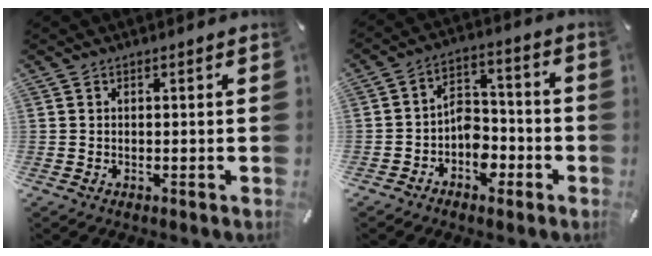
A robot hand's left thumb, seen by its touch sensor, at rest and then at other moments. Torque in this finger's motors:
{"motor_torque": [0.24, 0.89, -0.01, 0.12, 0.05]}